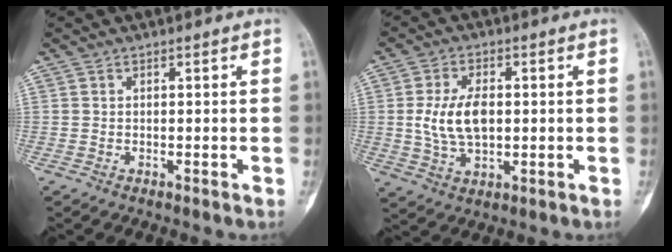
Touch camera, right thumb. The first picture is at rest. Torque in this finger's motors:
{"motor_torque": [0.39, 0.60, 0.38, -0.28, 0.26]}